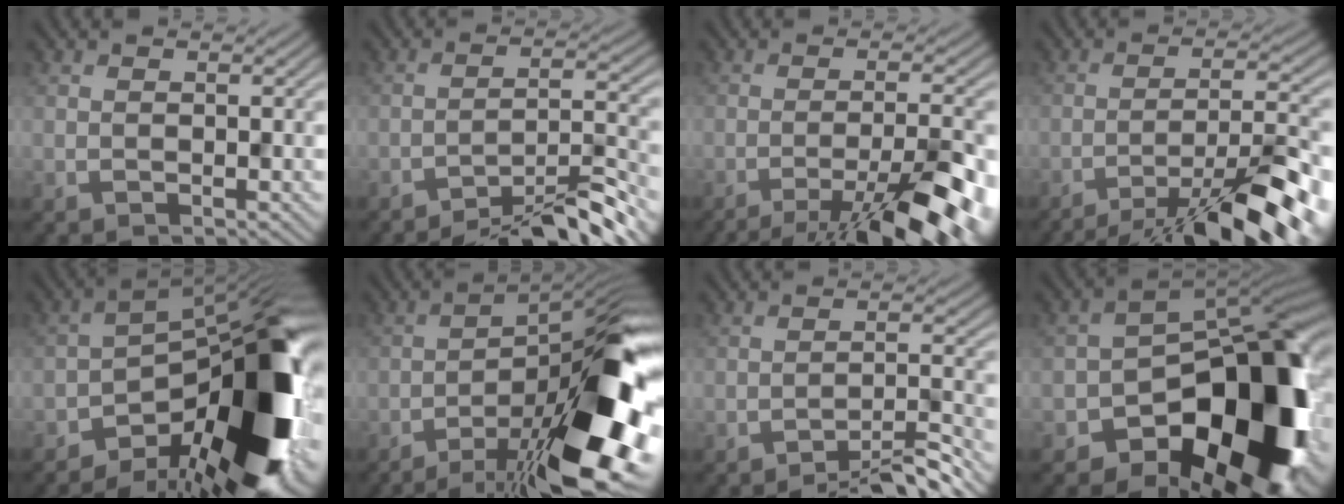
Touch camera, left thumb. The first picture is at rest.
{"total": 7.4, "force": [-6.1, 0.7, 4.1], "torque": [-0.054, 0.024, -0.102]}
{"total": 11.3, "force": [-7.1, 1.5, 8.6], "torque": [-0.135, 0.011, -0.102]}
{"total": 13.1, "force": [-9.5, 2.0, 8.8], "torque": [-0.143, 0.001, -0.134]}
{"total": 18.0, "force": [-8.3, 7.3, 14.2], "torque": [-0.177, -0.007, -0.146]}
{"total": 16.3, "force": [-8.5, 4.5, 13.1], "torque": [-0.175, 0.019, -0.140]}
{"total": 4.6, "force": [-3.9, 0.0, 2.5], "torque": [-0.037, 0.015, -0.065]}
{"total": 19.8, "force": [-8.6, 11.5, 13.6], "torque": [-0.159, -0.017, -0.128]}